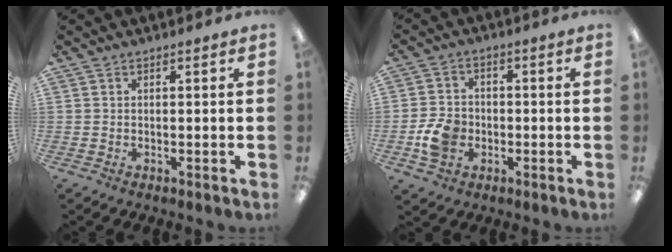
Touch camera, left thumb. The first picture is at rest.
{"total": 7.6, "force": [-2.2, 6.0, 4.1], "torque": [-0.084, 0.010, -0.040]}